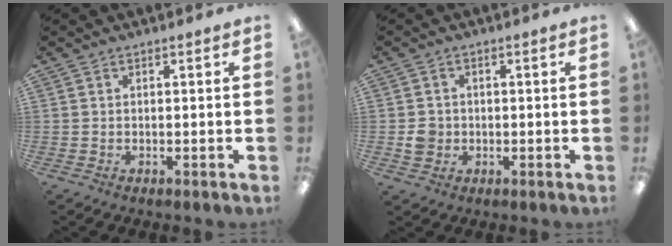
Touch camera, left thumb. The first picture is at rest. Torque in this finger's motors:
{"motor_torque": [-0.48, 0.01, 0.10, -0.20, 0.02]}